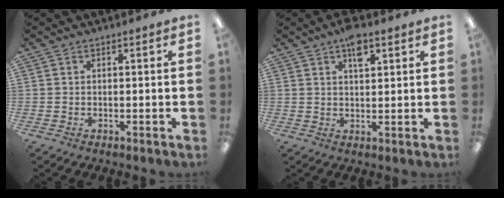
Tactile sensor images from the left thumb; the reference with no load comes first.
{"total": 5.3, "force": [3.3, 2.2, 3.5], "torque": [-0.054, -0.008, 0.055]}